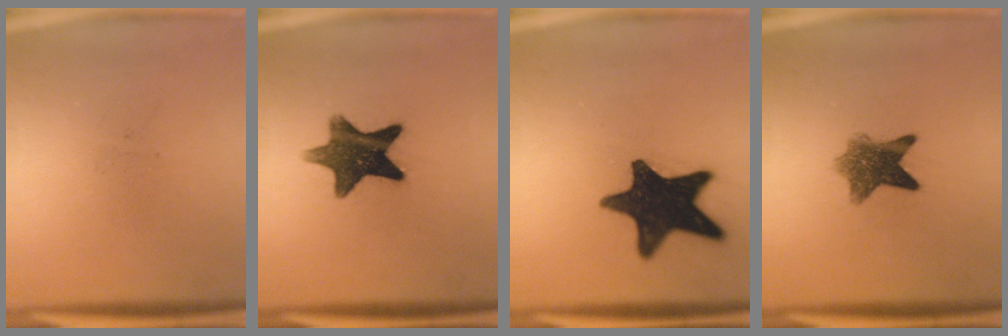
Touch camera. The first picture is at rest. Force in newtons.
{"total": 12.2}
{"total": 17.2}
{"total": 7.1}